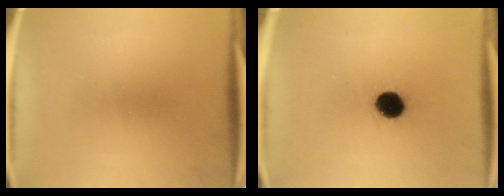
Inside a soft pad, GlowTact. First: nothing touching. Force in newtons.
{"total": 9.1}